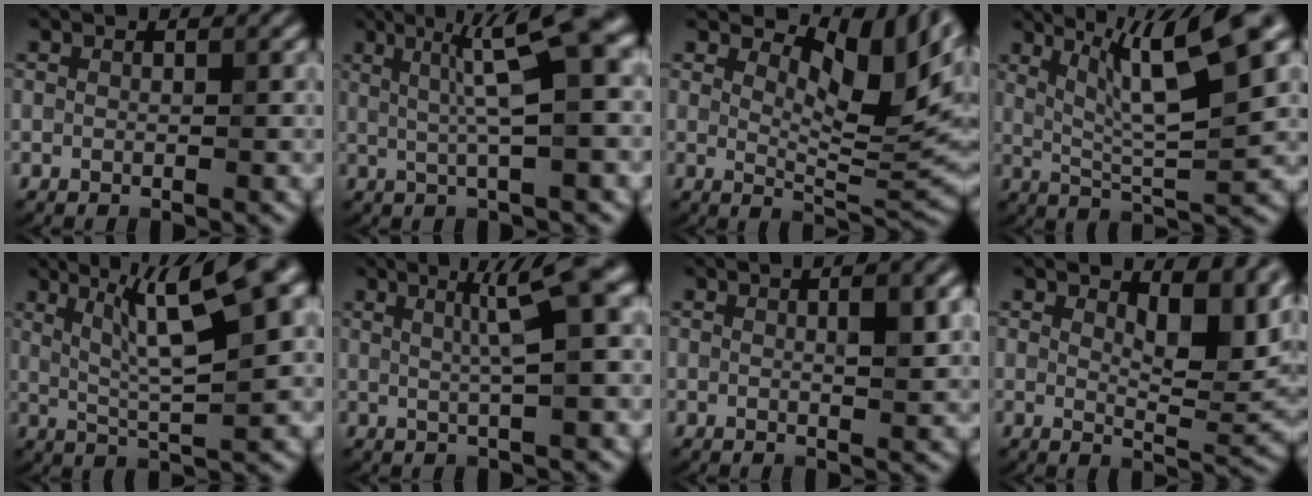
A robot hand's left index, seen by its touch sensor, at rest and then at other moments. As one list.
[{"total": 7.5, "force": [1.8, 1.2, 7.1], "torque": [-0.099, 0.018, 0.025]}, {"total": 9.2, "force": [4.4, 3.5, 7.3], "torque": [-0.104, -0.004, 0.073]}, {"total": 9.7, "force": [4.4, 1.8, 8.4], "torque": [-0.132, 0.010, 0.079]}, {"total": 9.6, "force": [3.8, 1.9, 8.6], "torque": [-0.136, 0.016, 0.068]}, {"total": 5.6, "force": [1.6, 1.0, 5.2], "torque": [-0.067, 0.016, 0.023]}, {"total": 3.2, "force": [0.9, 0.8, 2.9], "torque": [-0.036, 0.005, 0.012]}, {"total": 6.1, "force": [2.8, 2.6, 4.7], "torque": [-0.065, -0.010, 0.042]}]